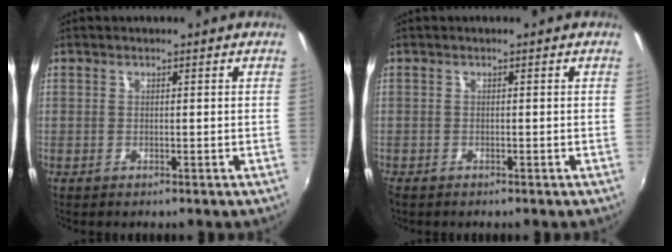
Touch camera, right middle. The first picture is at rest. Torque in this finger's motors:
{"motor_torque": [1.07, -1.07, 0.24, 0.19]}